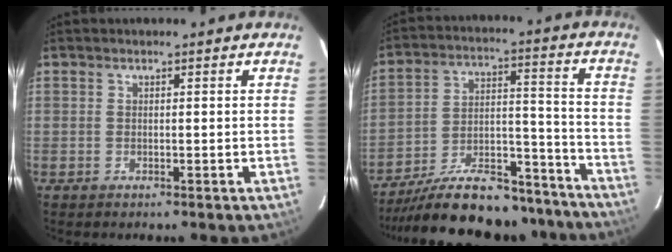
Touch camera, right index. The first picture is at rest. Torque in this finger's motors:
{"motor_torque": [1.07, -1.07, 0.82, 0.18]}